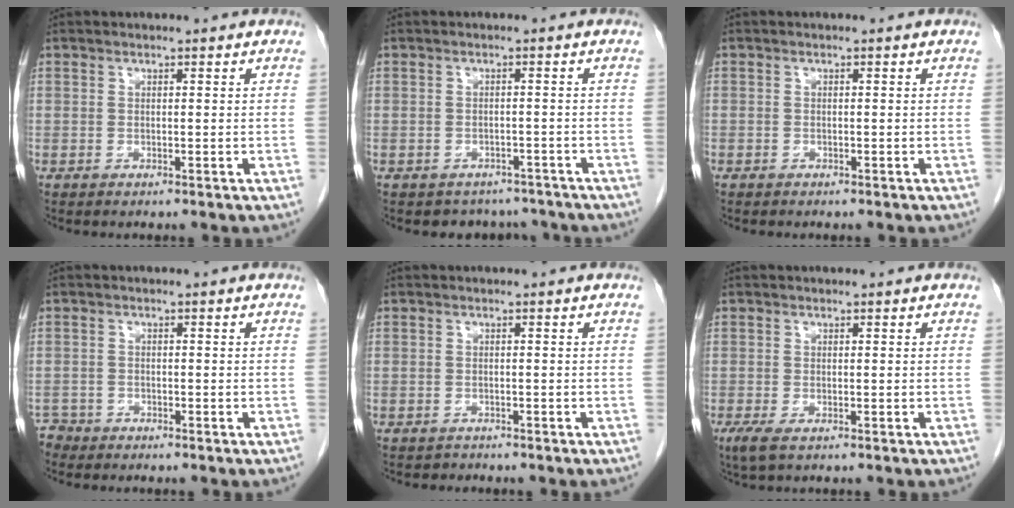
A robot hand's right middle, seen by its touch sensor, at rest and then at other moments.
{"total": 5.3, "force": [-4.6, 2.7, 0.0], "torque": [0.007, 0.010, -0.053]}
{"total": 0.5, "force": [-0.4, 0.4, 0.0], "torque": [-0.009, 0.002, -0.008]}
{"total": 1.7, "force": [-1.5, 0.4, -0.6], "torque": [0.008, -0.003, -0.031]}
{"total": 0.8, "force": [-0.8, 0.3, -0.2], "torque": [-0.008, -0.003, -0.015]}
{"total": 2.1, "force": [-1.2, 0.5, 1.7], "torque": [-0.042, -0.010, -0.019]}